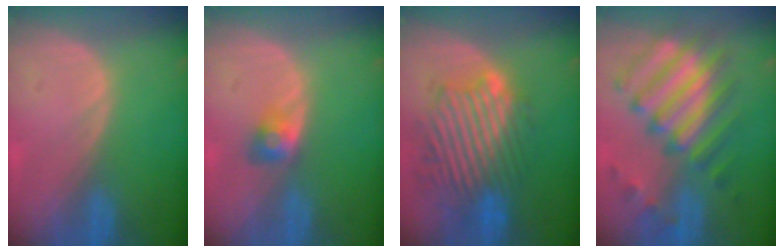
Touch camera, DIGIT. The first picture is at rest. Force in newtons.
{"total": 2.8, "press": 2.6, "slide": 1.2}
{"total": 11.0, "press": 10.3, "slide": 4.0}
{"total": 10.7, "press": 10.2, "slide": 3.2}